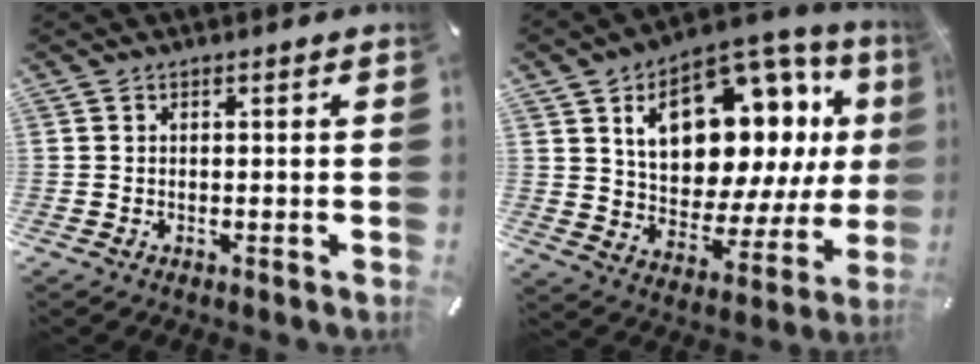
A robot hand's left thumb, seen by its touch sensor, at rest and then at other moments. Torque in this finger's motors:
{"motor_torque": [2.52, 2.48, 2.46, -0.31, 0.29]}